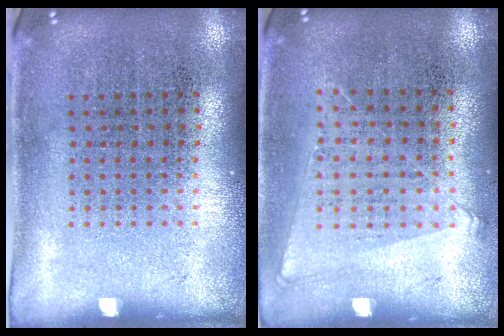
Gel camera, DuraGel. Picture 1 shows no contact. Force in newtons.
{"total": 1.0, "press": 0.9, "slide": 0.5}